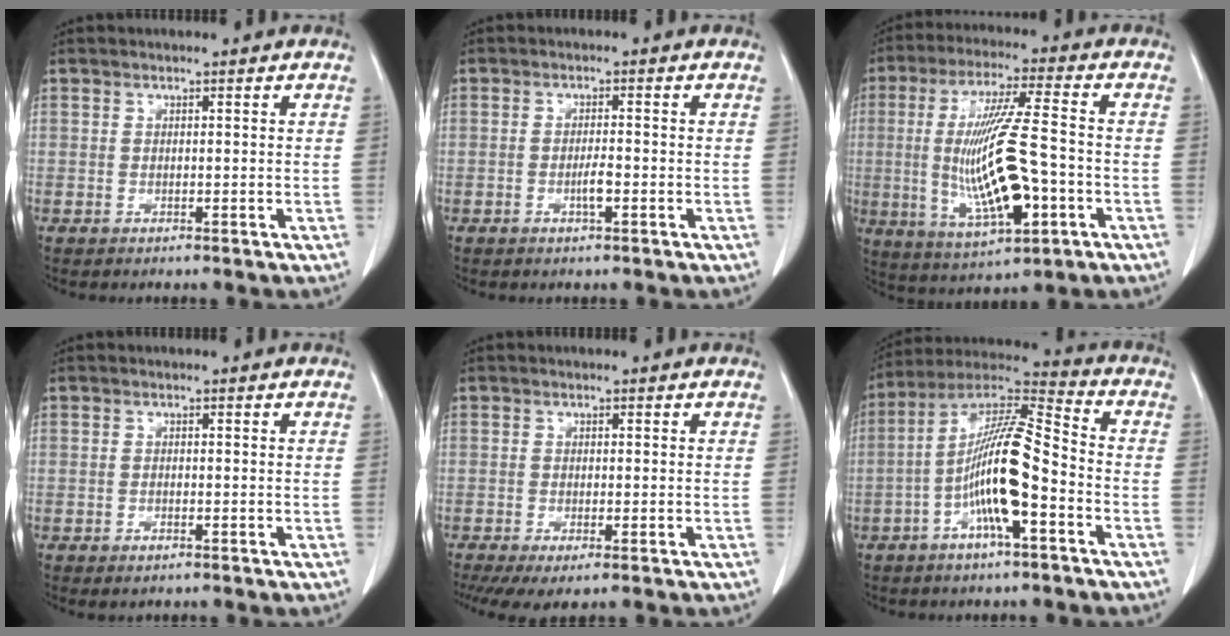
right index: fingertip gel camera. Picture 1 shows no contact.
{"total": 2.1, "force": [-0.8, 0.3, 2.0], "torque": [-0.036, 0.000, -0.013]}
{"total": 15.9, "force": [-2.7, 2.7, 15.5], "torque": [-0.306, -0.011, -0.039]}
{"total": 1.3, "force": [-0.9, 0.5, 0.8], "torque": [-0.015, -0.001, -0.008]}
{"total": 4.9, "force": [-2.8, 1.2, 3.8], "torque": [-0.065, -0.015, -0.049]}
{"total": 13.7, "force": [-3.9, 1.9, 13.0], "torque": [-0.247, 0.016, -0.073]}